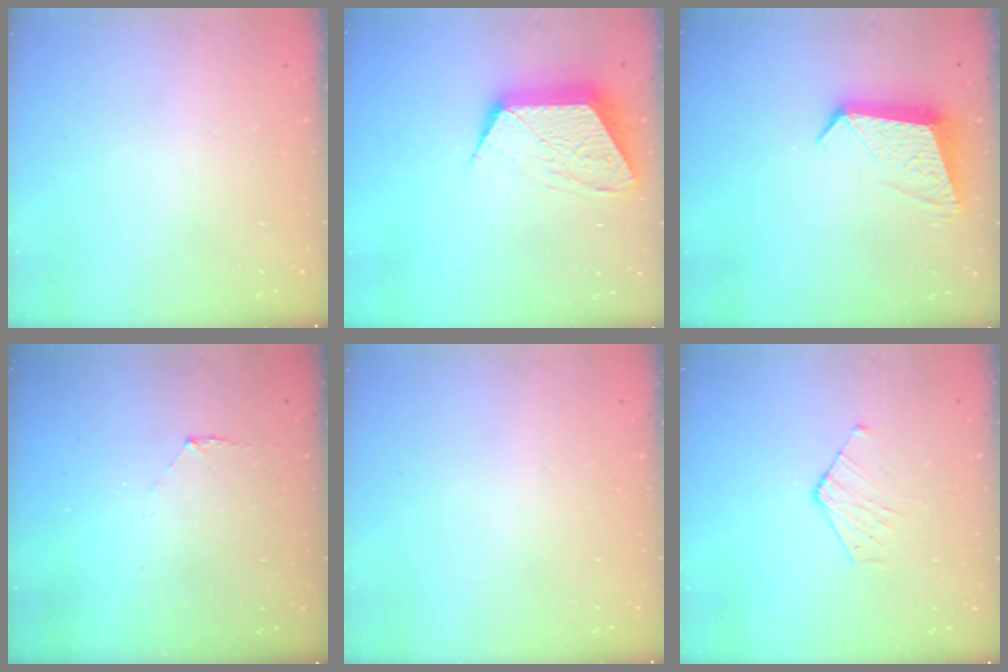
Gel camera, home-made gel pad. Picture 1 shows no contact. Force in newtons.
{"total": 12.3, "press": 12.2, "slide": 0.7}
{"total": 10.5, "press": 10.5, "slide": 1.0}
{"total": 3.9, "press": 3.9, "slide": 0.4}
{"total": 0.0}
{"total": 4.1, "press": 4.1, "slide": 0.5}